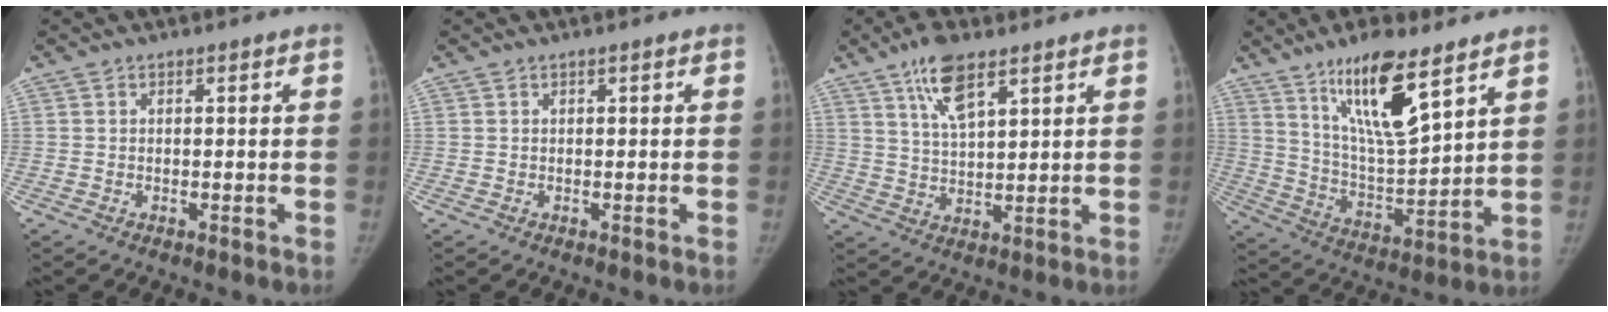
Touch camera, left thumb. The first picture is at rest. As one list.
[{"total": 0.0}, {"total": 8.6, "force": [5.1, 2.9, 6.2], "torque": [-0.108, -0.022, 0.099]}, {"total": 15.4, "force": [9.4, 3.8, 11.6], "torque": [-0.190, -0.058, 0.181]}]